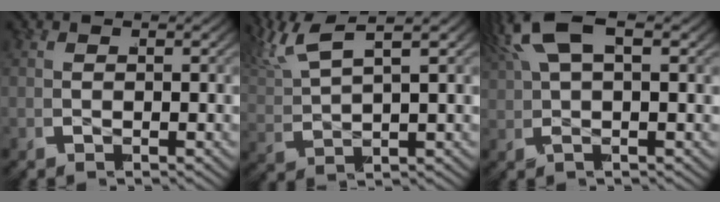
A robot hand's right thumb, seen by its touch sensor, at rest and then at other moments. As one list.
[{"total": 5.0, "force": [3.0, 2.5, 3.1], "torque": [-0.078, 0.014, 0.048]}, {"total": 4.6, "force": [2.2, 1.6, 3.7], "torque": [-0.078, 0.021, 0.035]}]